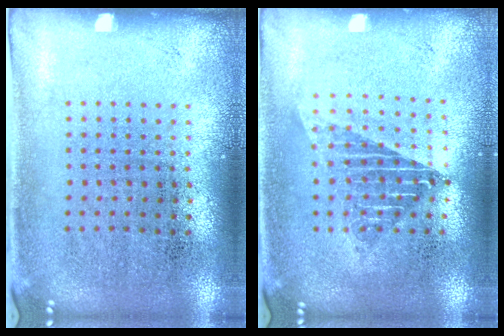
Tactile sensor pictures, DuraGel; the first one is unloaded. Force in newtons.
{"total": 1.5, "press": 1.3, "slide": 0.7}